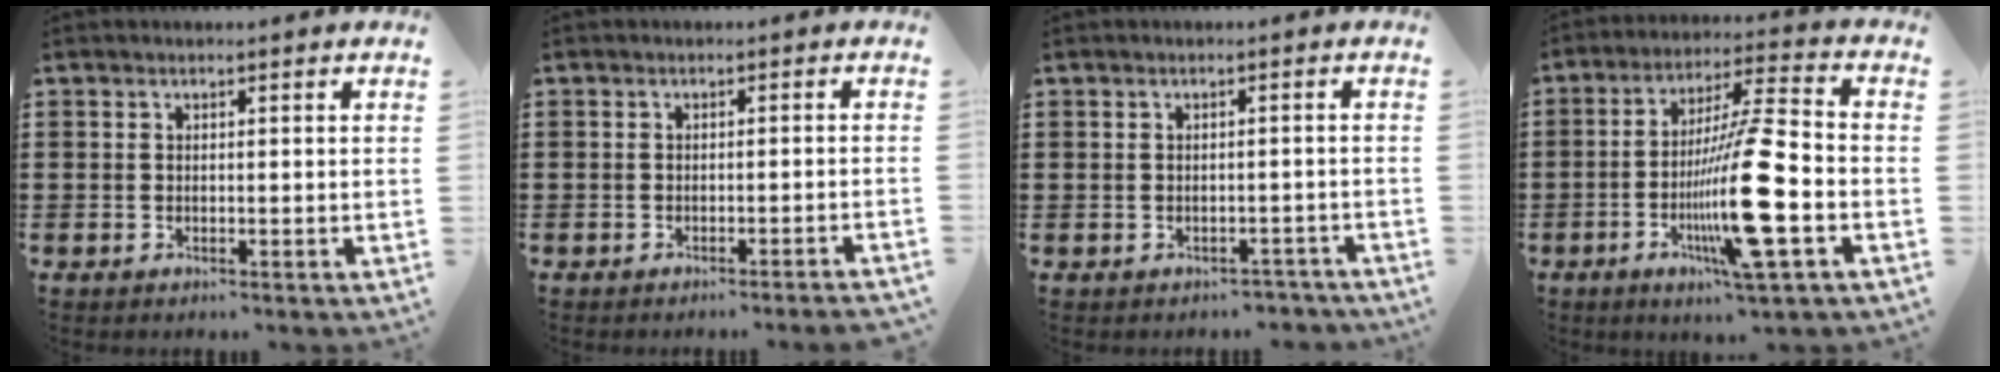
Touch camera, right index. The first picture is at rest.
{"total": 1.3, "force": [-1.1, -0.3, 0.6], "torque": [-0.010, -0.001, -0.021]}
{"total": 1.6, "force": [-1.5, 0.6, -0.1], "torque": [-0.005, 0.001, -0.034]}
{"total": 16.2, "force": [-4.7, 1.8, 15.5], "torque": [-0.304, -0.010, -0.082]}